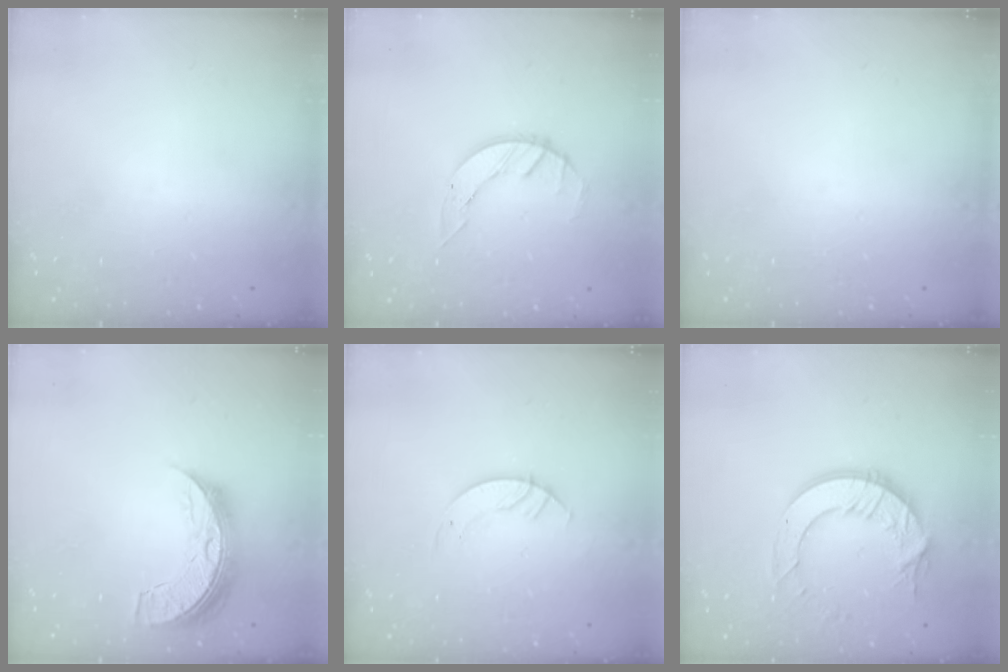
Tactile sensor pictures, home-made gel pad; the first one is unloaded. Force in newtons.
{"total": 3.4, "press": 3.4, "slide": 0.4}
{"total": 0.0}
{"total": 9.8, "press": 9.8, "slide": 0.8}
{"total": 3.3, "press": 3.3, "slide": 0.2}
{"total": 12.6, "press": 12.6, "slide": 1.1}